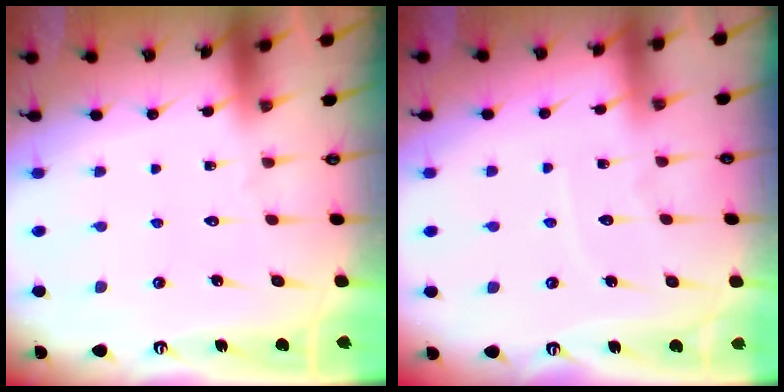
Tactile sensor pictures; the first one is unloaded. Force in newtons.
{"total": 3.6, "press": 3.6, "slide": 0.4}